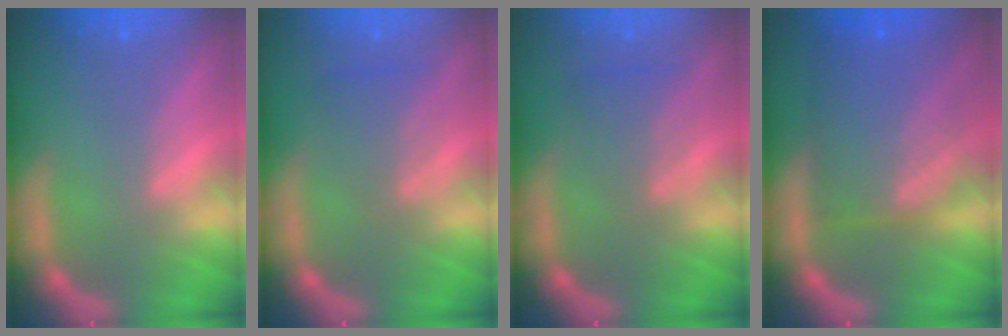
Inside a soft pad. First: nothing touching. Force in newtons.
{"total": 3.0}
{"total": 3.0}
{"total": 9.1}